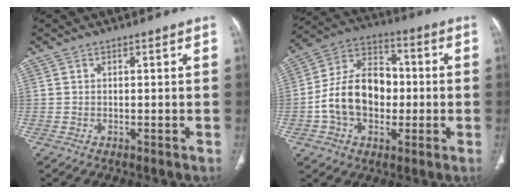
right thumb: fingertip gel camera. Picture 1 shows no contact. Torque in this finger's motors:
{"motor_torque": [1.99, 1.87, 0.79, -0.82, 0.28]}